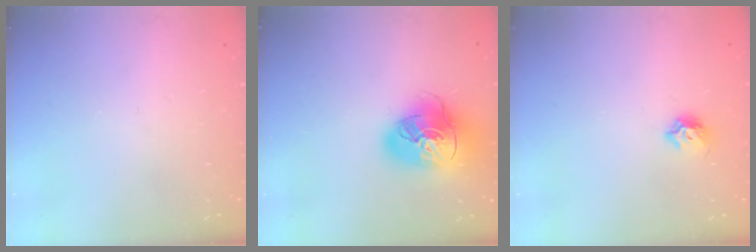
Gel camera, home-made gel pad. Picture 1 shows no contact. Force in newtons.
{"total": 19.6, "press": 19.4, "slide": 2.7}
{"total": 5.1, "press": 5.0, "slide": 1.0}